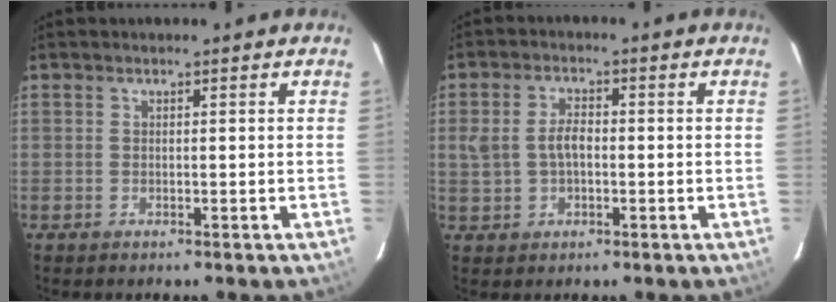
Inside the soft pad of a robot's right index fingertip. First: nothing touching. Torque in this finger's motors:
{"motor_torque": [0.09, -0.02, 0.39, 0.08]}